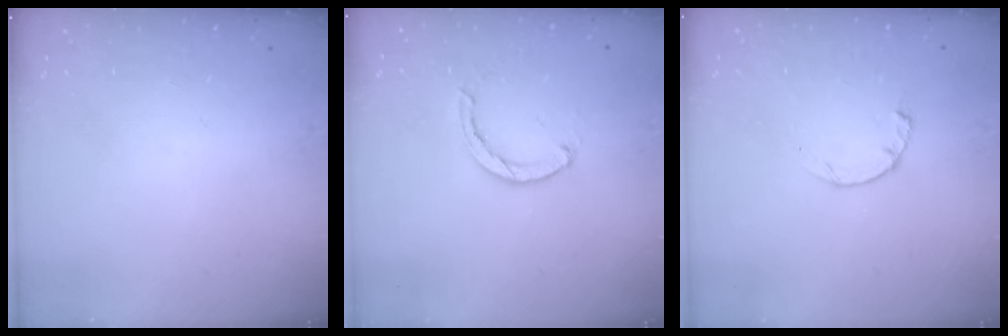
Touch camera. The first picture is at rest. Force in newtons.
{"total": 2.3, "press": 2.3, "slide": 0.3}
{"total": 2.3, "press": 2.3, "slide": 0.4}